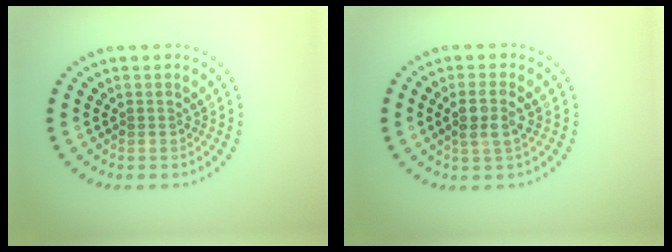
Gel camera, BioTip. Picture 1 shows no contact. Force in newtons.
{"total": 2.1, "press": 2.0, "slide": 0.8}